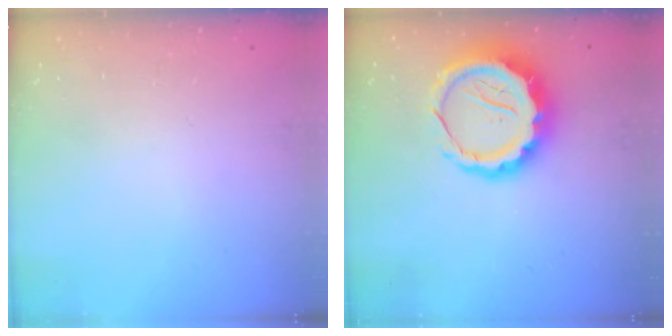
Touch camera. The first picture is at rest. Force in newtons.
{"total": 12.5, "press": 12.1, "slide": 2.9}